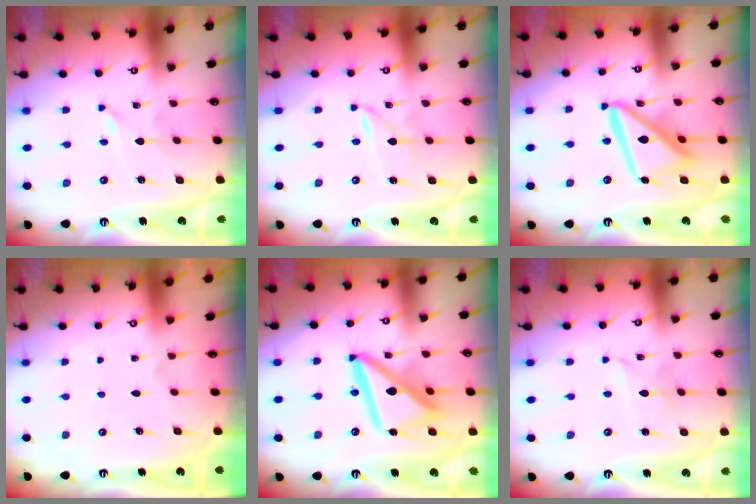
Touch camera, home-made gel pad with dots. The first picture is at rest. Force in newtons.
{"total": 1.6, "press": 1.6, "slide": 0.3}
{"total": 15.6, "press": 15.5, "slide": 1.5}
{"total": 0.0}
{"total": 15.4, "press": 15.3, "slide": 1.7}
{"total": 2.9, "press": 2.9, "slide": 0.3}